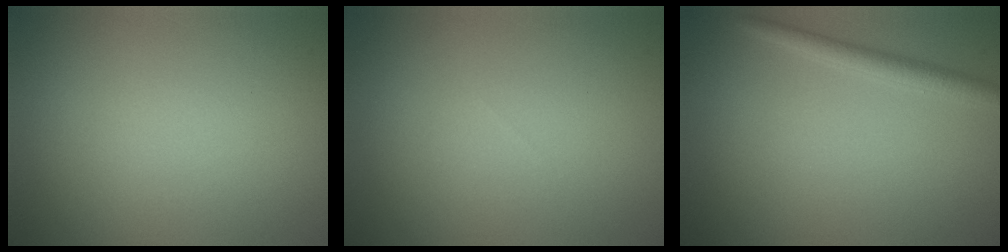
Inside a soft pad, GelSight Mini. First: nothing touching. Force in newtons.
{"total": 0.0}
{"total": 2.2, "press": 2.2, "slide": 0.1}